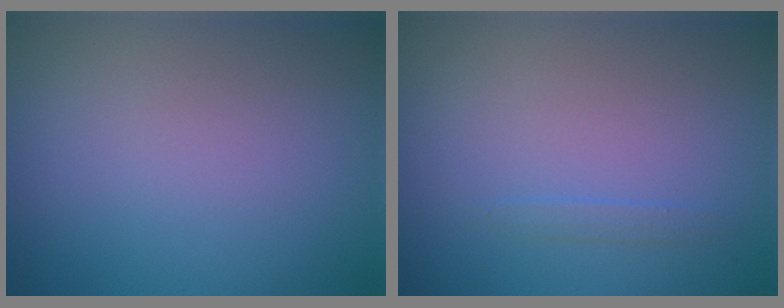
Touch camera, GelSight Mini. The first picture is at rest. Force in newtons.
{"total": 0.7, "press": 0.7, "slide": 0.1}